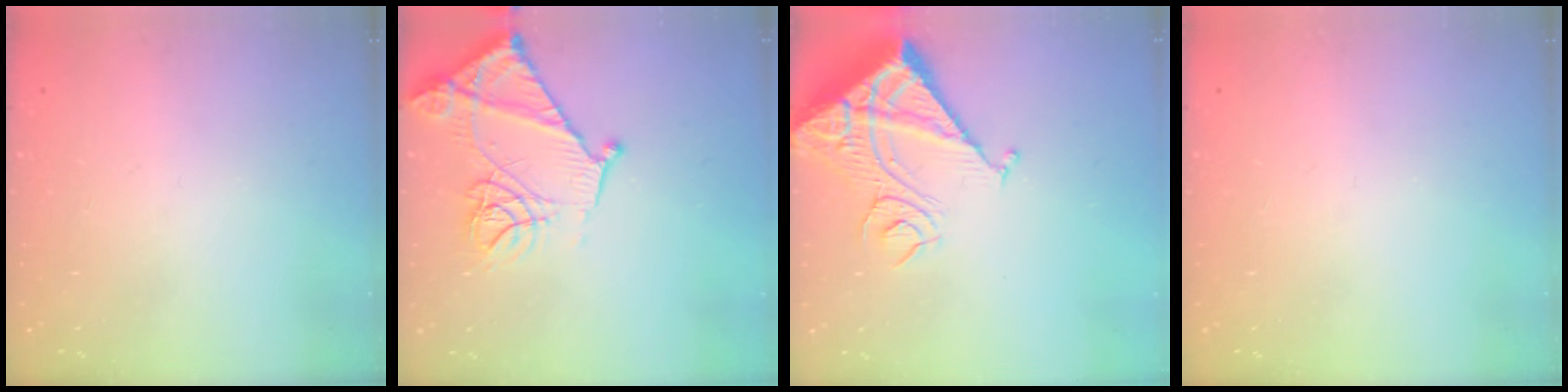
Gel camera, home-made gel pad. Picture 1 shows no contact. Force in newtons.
{"total": 17.4, "press": 17.4, "slide": 1.3}
{"total": 17.3, "press": 17.1, "slide": 2.3}
{"total": 0.0}